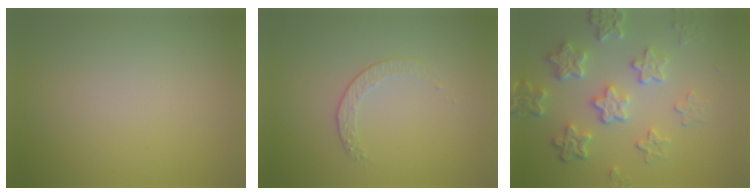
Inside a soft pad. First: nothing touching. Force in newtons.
{"total": 1.5, "press": 0.9, "slide": 1.2}
{"total": 5.9, "press": 4.4, "slide": 4.0}